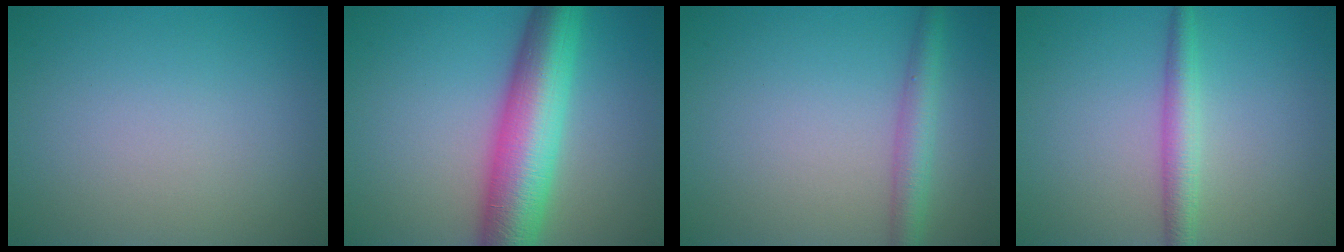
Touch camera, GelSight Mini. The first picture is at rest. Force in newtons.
{"total": 9.6, "press": 9.6, "slide": 0.2}
{"total": 2.9, "press": 2.9, "slide": 0.1}
{"total": 2.7, "press": 2.7, "slide": 0.1}